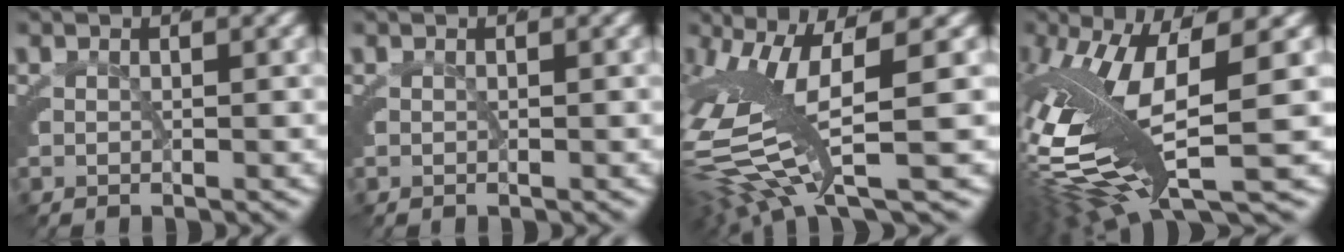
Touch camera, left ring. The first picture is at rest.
{"total": 0.0}
{"total": 9.5, "force": [-0.7, 4.1, 8.5], "torque": [-0.179, -0.009, -0.003]}
{"total": 13.3, "force": [-0.7, 5.7, 11.9], "torque": [-0.242, -0.011, 0.006]}